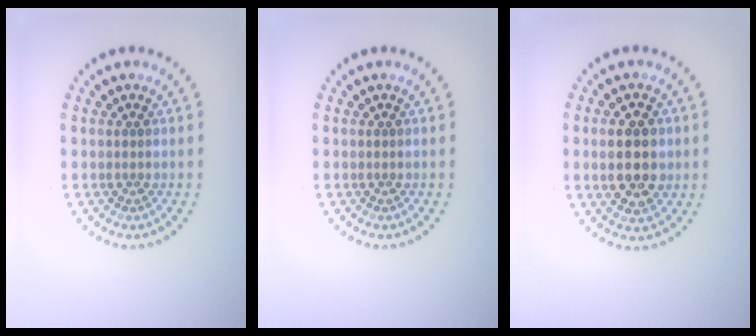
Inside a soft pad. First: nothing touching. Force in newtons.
{"total": 0.0}
{"total": 5.1, "press": 5.1, "slide": 0.3}